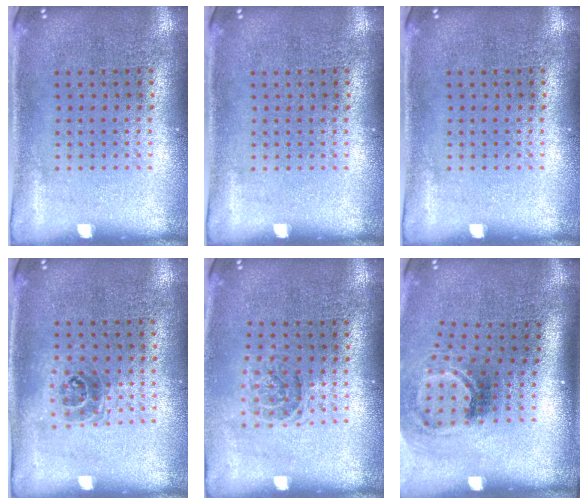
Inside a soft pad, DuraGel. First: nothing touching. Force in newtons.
{"total": 0.0}
{"total": 0.0}
{"total": 1.0, "press": 0.9, "slide": 0.4}
{"total": 1.2, "press": 1.0, "slide": 0.6}
{"total": 2.1, "press": 1.3, "slide": 1.6}